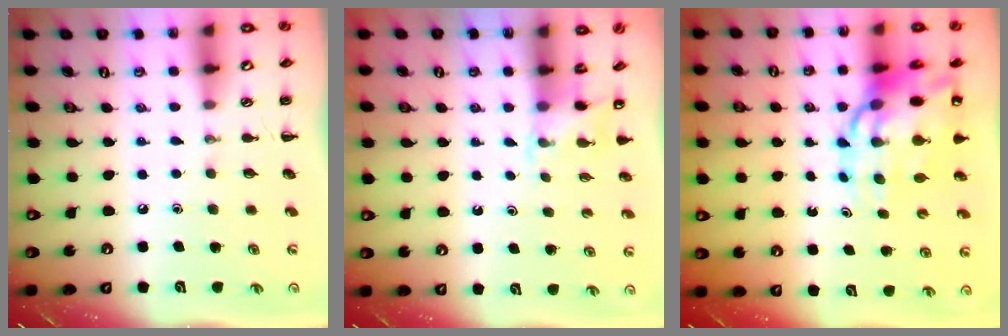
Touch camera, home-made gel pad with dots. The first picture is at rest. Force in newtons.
{"total": 2.5, "press": 2.4, "slide": 0.9}
{"total": 16.8, "press": 16.1, "slide": 4.6}